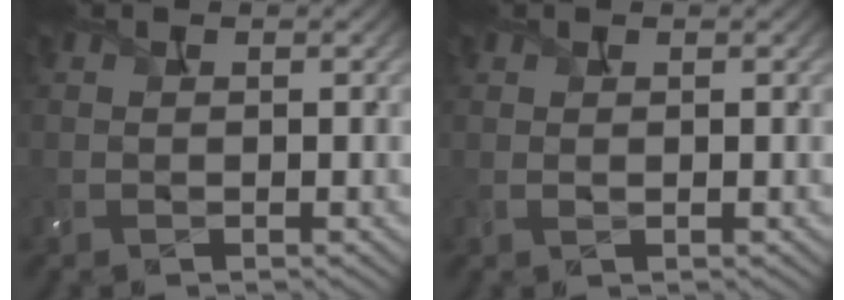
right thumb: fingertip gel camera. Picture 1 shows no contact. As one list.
[{"total": 0.6, "force": [0.2, 0.0, 0.5], "torque": [-0.013, 0.001, 0.004]}]